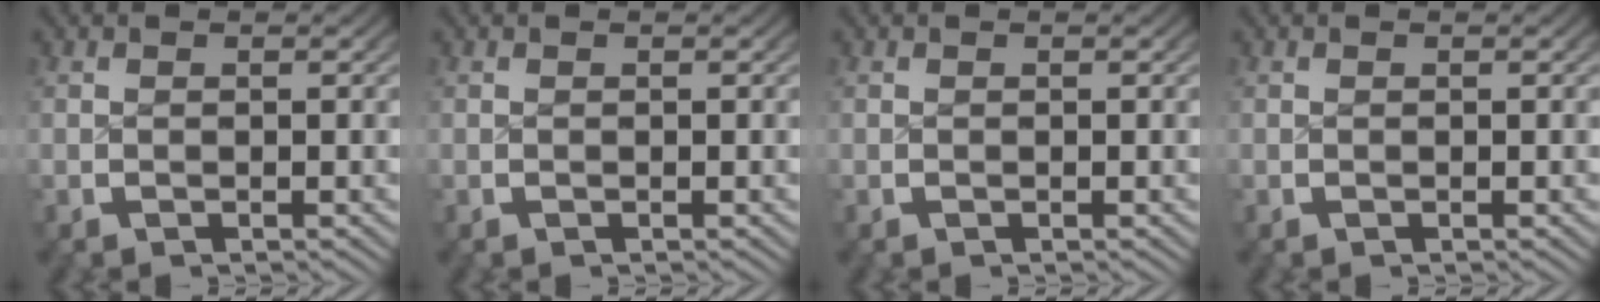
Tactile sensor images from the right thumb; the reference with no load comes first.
{"total": 0.0}
{"total": 0.0}
{"total": 0.0}